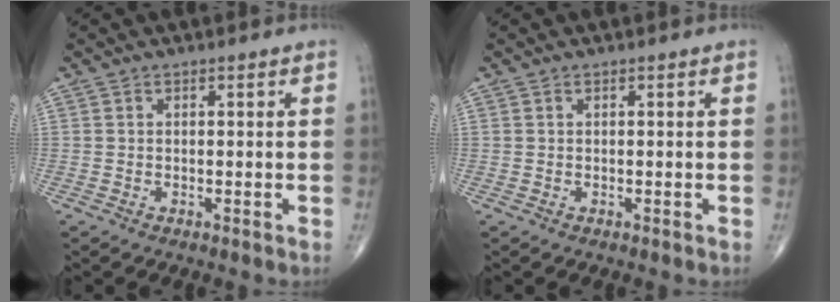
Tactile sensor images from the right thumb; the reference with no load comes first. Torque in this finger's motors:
{"motor_torque": [-0.01, 0.19, -0.23, -0.42, 0.01]}